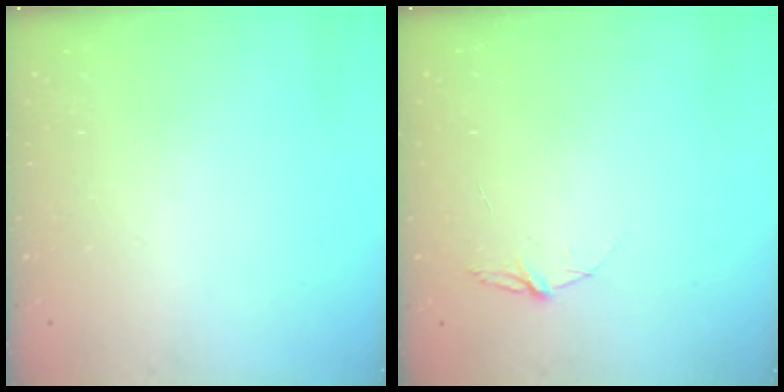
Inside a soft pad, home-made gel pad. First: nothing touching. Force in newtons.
{"total": 4.0, "press": 4.0, "slide": 0.5}